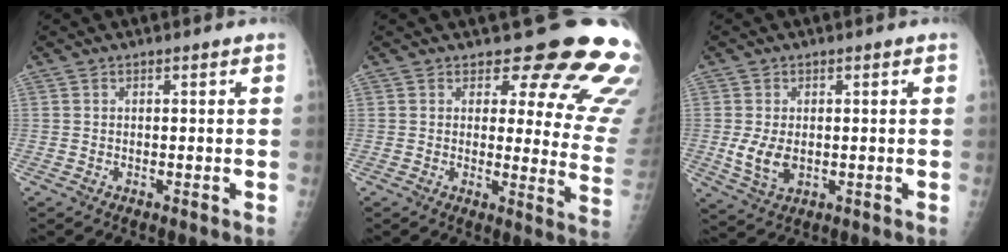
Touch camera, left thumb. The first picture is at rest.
{"total": 16.8, "force": [13.8, 5.8, 7.6], "torque": [-0.037, -0.118, 0.137]}
{"total": 6.0, "force": [-0.6, 3.9, 4.6], "torque": [-0.087, -0.007, -0.002]}